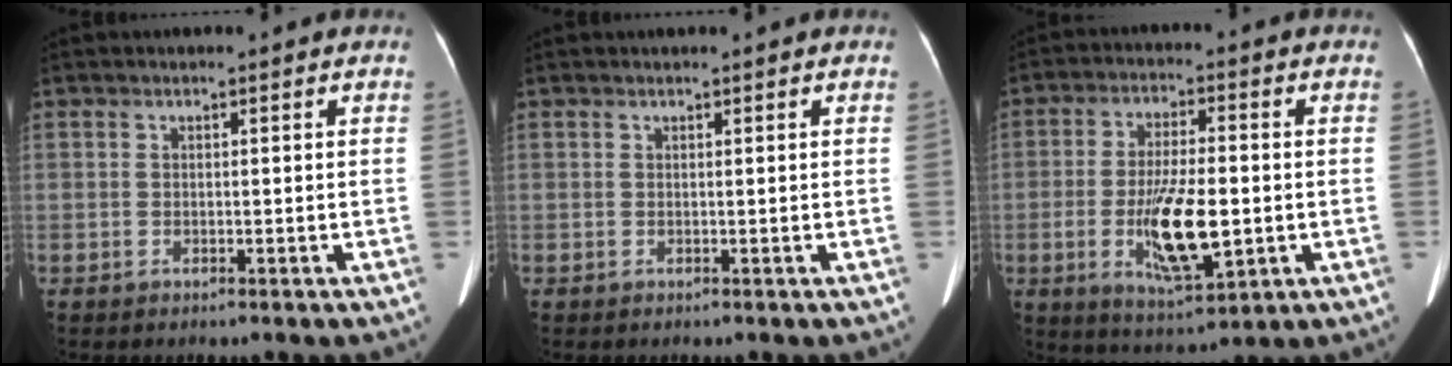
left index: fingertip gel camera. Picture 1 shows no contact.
{"total": 0.0}
{"total": 11.4, "force": [-2.2, 3.2, 10.7], "torque": [-0.203, -0.013, -0.032]}